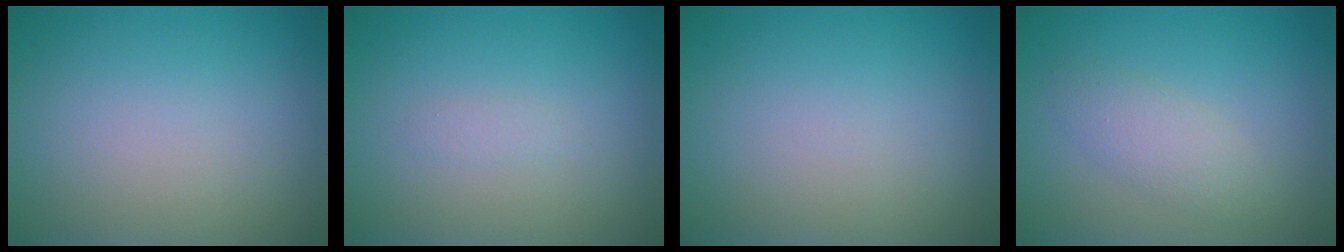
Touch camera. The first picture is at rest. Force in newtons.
{"total": 0.6, "press": 0.6, "slide": 0.0}
{"total": 0.0}
{"total": 2.2, "press": 2.2, "slide": 0.2}